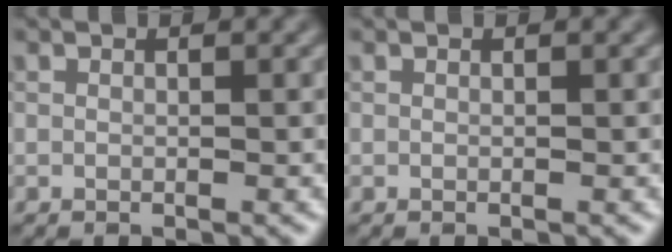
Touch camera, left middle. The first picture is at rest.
{"total": 0.0}